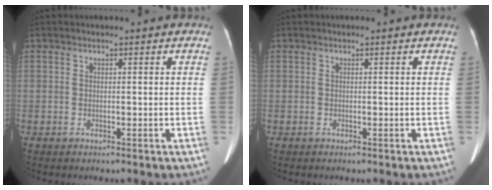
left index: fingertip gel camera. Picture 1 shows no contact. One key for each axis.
{"total": 0.0}